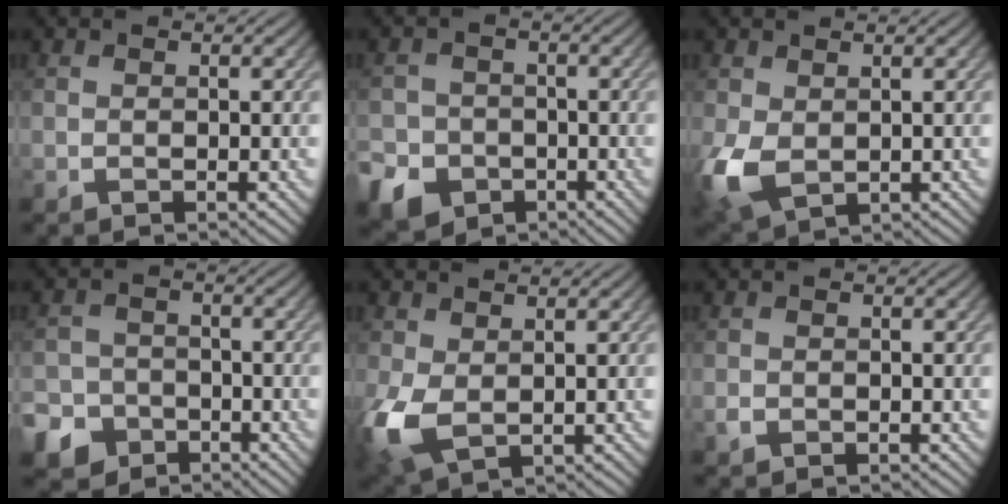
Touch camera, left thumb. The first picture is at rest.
{"total": 7.2, "force": [-3.7, 5.8, 2.1], "torque": [-0.056, -0.025, -0.080]}
{"total": 6.1, "force": [-0.3, 4.2, 4.4], "torque": [-0.123, -0.015, -0.005]}
{"total": 7.1, "force": [-4.3, 5.5, 1.5], "torque": [-0.036, -0.020, -0.091]}
{"total": 6.6, "force": [-0.2, 4.2, 5.1], "torque": [-0.140, -0.013, -0.003]}
{"total": 0.7, "force": [-0.4, 0.6, 0.3], "torque": [-0.008, -0.004, -0.008]}